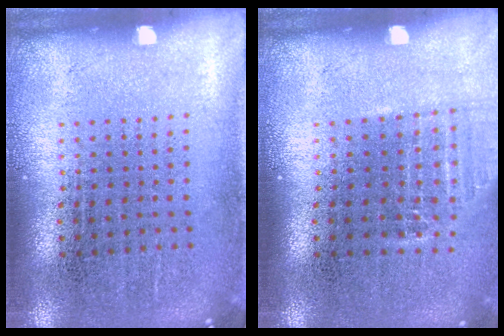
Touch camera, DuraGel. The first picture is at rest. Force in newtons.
{"total": 1.0, "press": 0.9, "slide": 0.5}